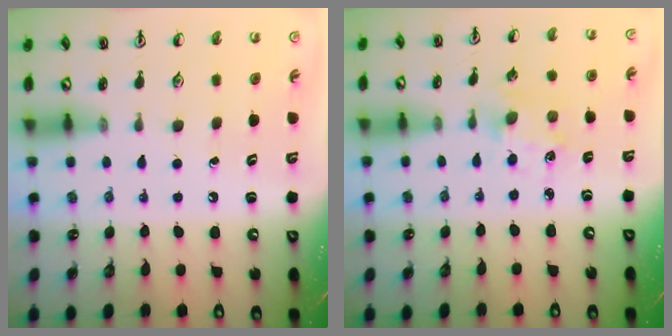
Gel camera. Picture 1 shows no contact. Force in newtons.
{"total": 1.7, "press": 1.7, "slide": 0.3}